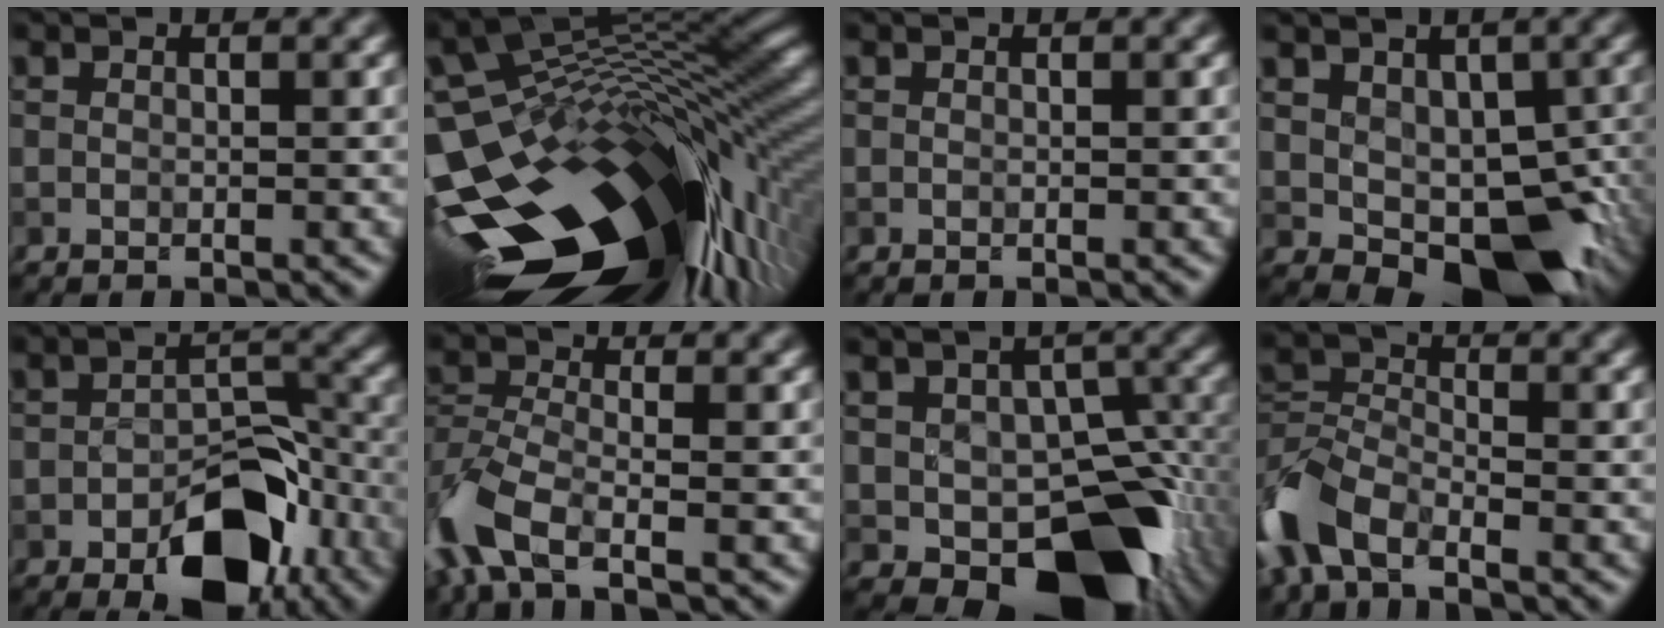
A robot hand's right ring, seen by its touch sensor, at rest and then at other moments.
{"total": 18.2, "force": [-4.0, 8.8, 15.5], "torque": [-0.282, -0.020, -0.068]}
{"total": 0.0}
{"total": 8.0, "force": [-1.3, 5.0, 6.1], "torque": [-0.082, -0.007, -0.012]}
{"total": 9.2, "force": [-5.0, 4.5, 6.2], "torque": [-0.080, -0.002, -0.072]}
{"total": 6.8, "force": [-4.2, 2.9, 4.5], "torque": [-0.104, -0.008, -0.093]}
{"total": 12.1, "force": [-3.8, 7.9, 8.4], "torque": [-0.096, -0.008, -0.059]}
{"total": 7.0, "force": [-4.4, 3.5, 4.0], "torque": [-0.089, -0.002, -0.102]}